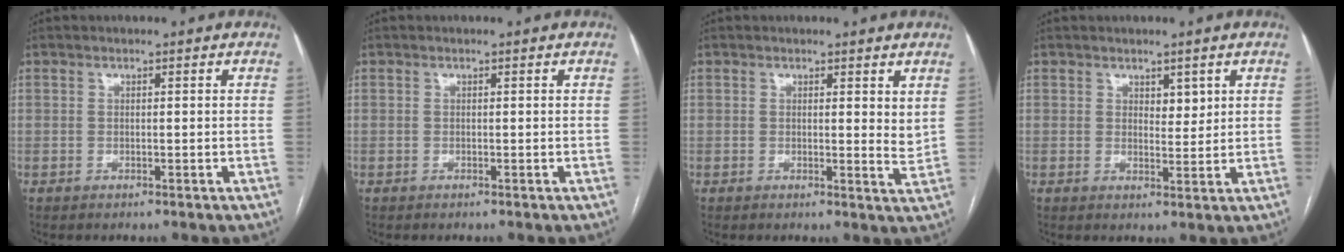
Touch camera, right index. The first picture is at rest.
{"total": 0.0}
{"total": 2.7, "force": [1.6, 0.8, 1.9], "torque": [-0.025, -0.015, 0.017]}
{"total": 2.3, "force": [1.3, 1.2, 1.5], "torque": [-0.019, -0.004, 0.024]}